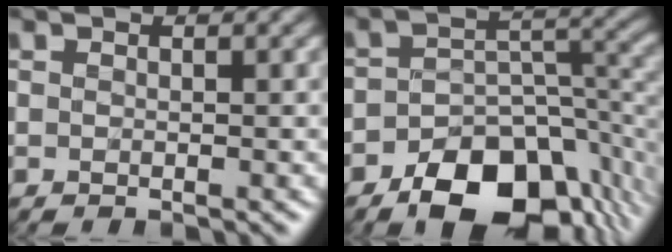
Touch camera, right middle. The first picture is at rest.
{"total": 10.7, "force": [-6.6, 5.6, 6.3], "torque": [-0.087, -0.010, -0.106]}